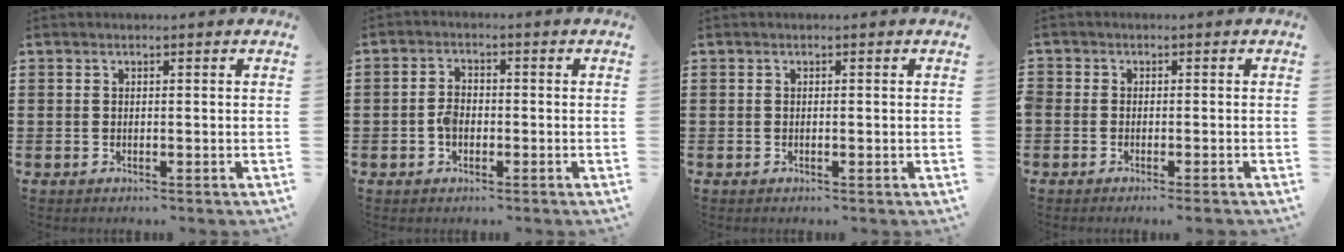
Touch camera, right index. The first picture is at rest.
{"total": 2.8, "force": [-0.8, 1.7, 2.0], "torque": [-0.046, 0.000, -0.018]}
{"total": 0.0}
{"total": 1.0, "force": [-1.0, 0.2, 0.2], "torque": [-0.006, 0.002, -0.020]}